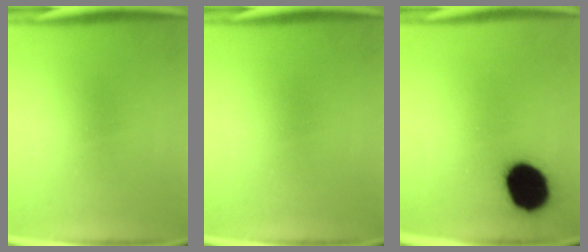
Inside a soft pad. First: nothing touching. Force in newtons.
{"total": 0.0}
{"total": 16.2}